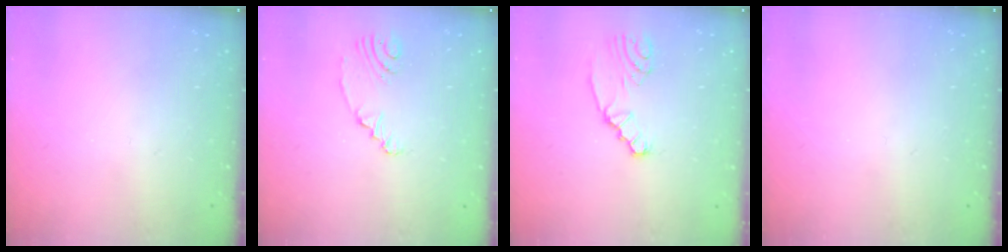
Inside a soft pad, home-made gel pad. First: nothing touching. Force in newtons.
{"total": 3.4, "press": 2.6, "slide": 2.1}
{"total": 2.3, "press": 2.2, "slide": 0.3}
{"total": 0.0}